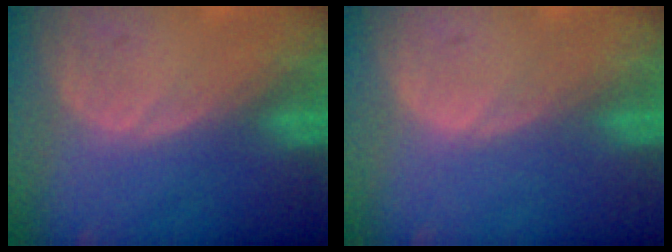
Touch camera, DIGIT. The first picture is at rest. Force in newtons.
{"total": 0.0}